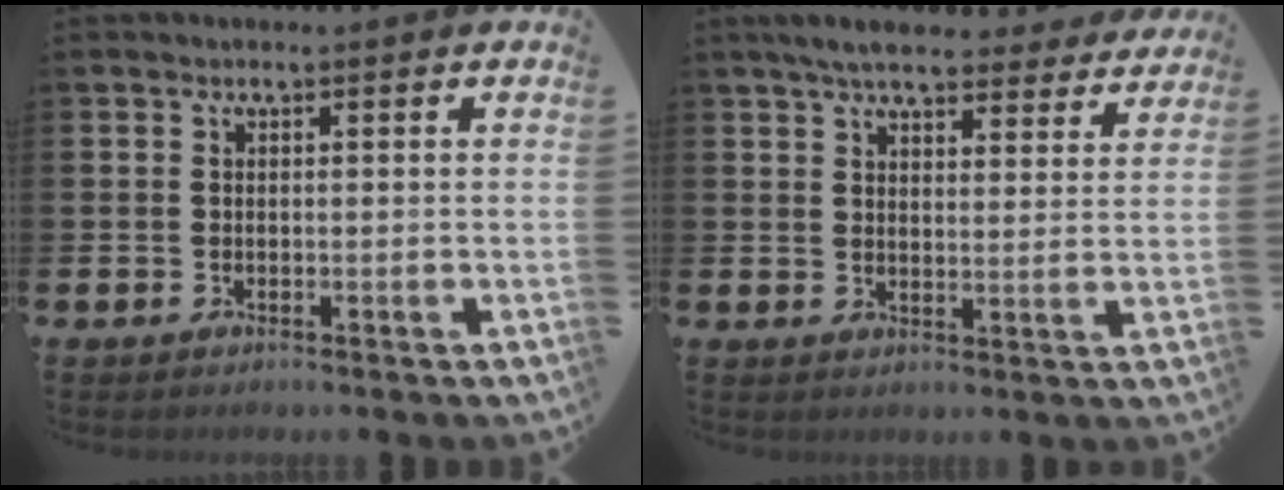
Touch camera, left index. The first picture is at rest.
{"total": 6.3, "force": [5.9, 1.3, 1.8], "torque": [-0.041, -0.029, 0.103]}